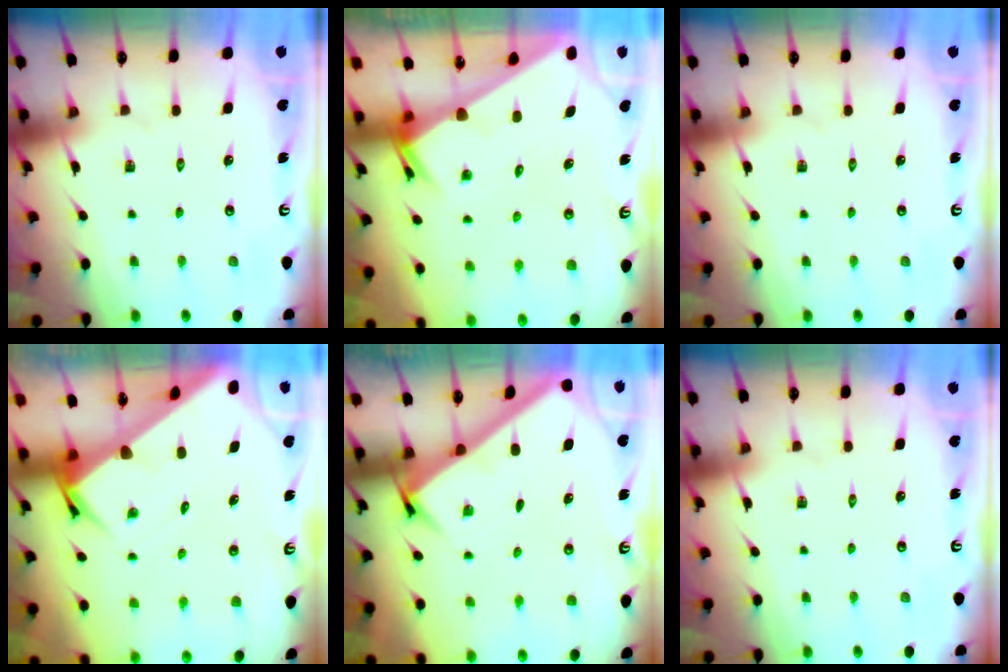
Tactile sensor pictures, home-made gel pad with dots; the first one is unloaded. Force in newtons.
{"total": 2.0, "press": 2.0, "slide": 0.1}
{"total": 0.0}
{"total": 3.9, "press": 3.9, "slide": 0.3}
{"total": 2.5, "press": 2.5, "slide": 0.3}
{"total": 0.0}